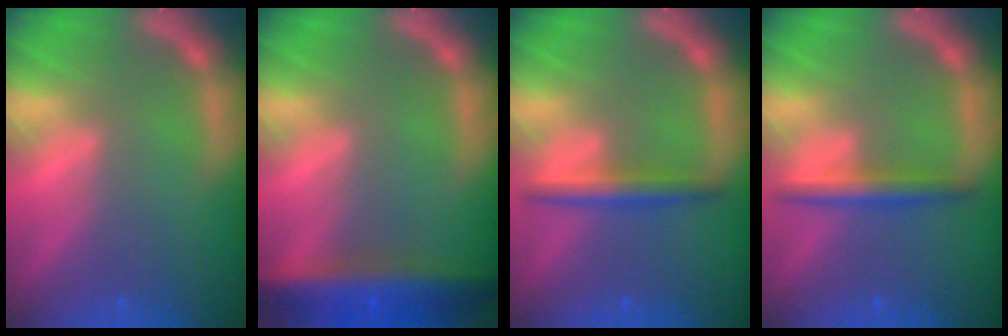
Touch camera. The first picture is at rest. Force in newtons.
{"total": 7.5}
{"total": 3.0}
{"total": 3.0}